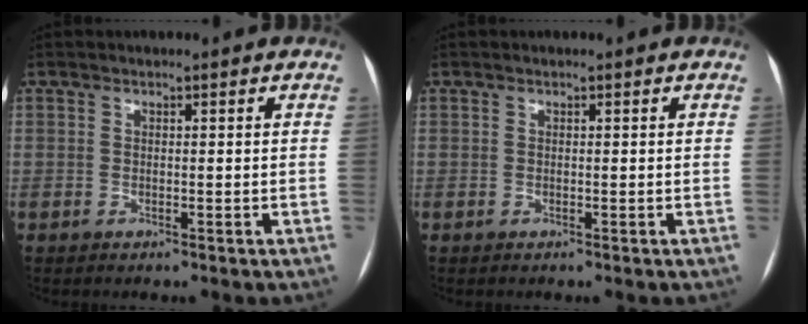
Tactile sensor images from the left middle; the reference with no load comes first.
{"total": 0.0}